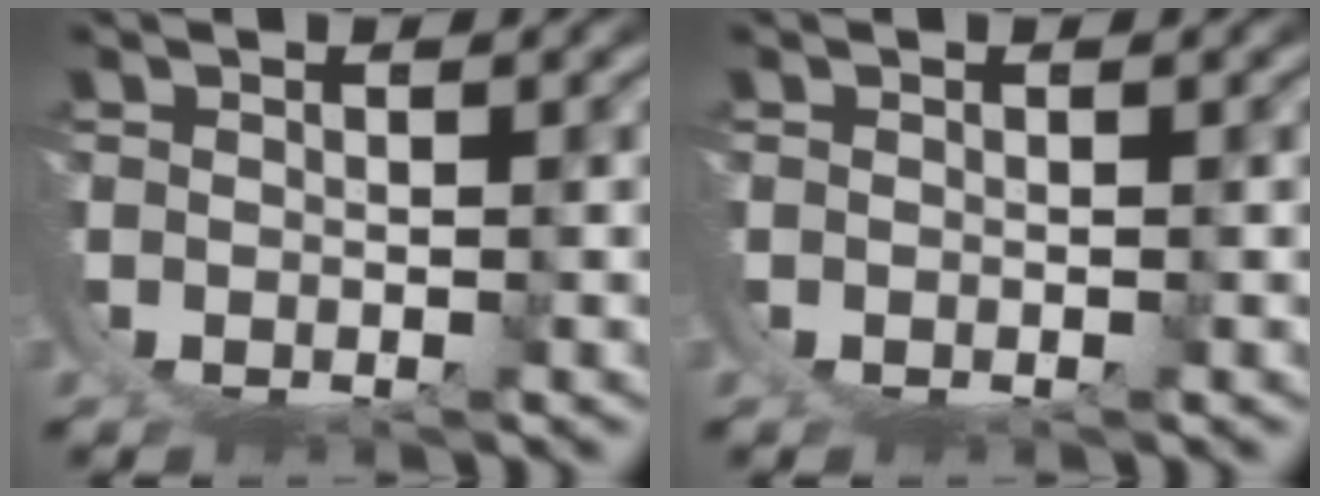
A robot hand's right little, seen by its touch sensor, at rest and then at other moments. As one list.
[{"total": 0.0}]